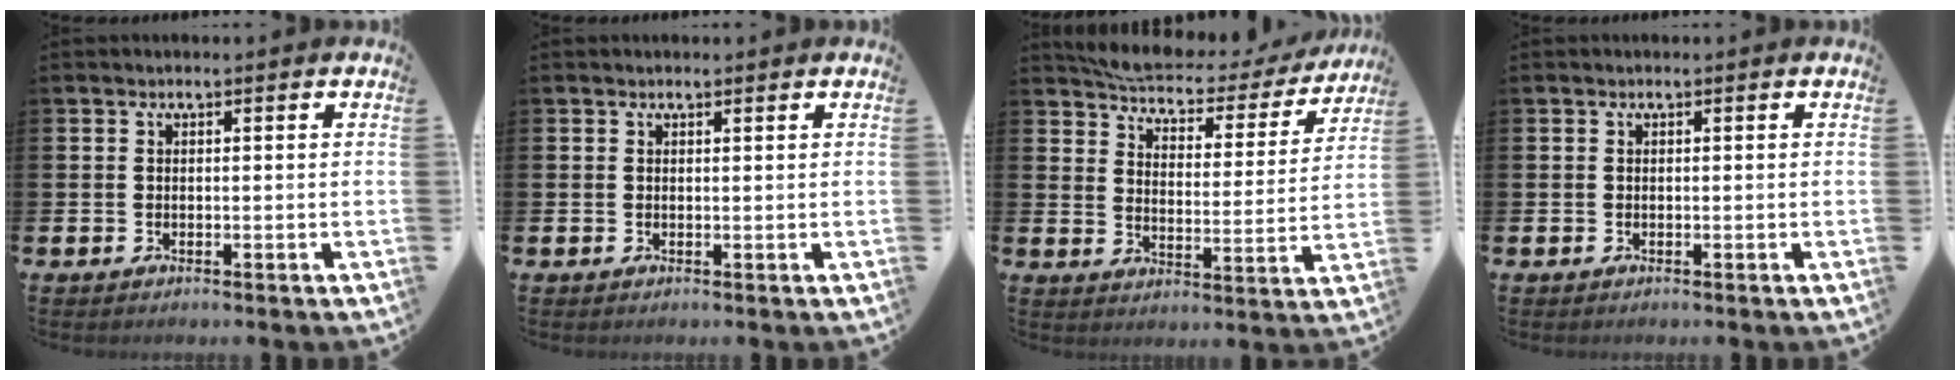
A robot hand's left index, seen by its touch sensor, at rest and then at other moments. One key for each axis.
{"total": 0.5, "fx": 0.5, "fy": 0.0, "fz": 0.0, "tx": 0.014, "ty": -0.006, "tz": 0.007}
{"total": 5.8, "fx": 5.4, "fy": 1.4, "fz": 1.8, "tx": -0.059, "ty": -0.038, "tz": 0.087}
{"total": 0.0}